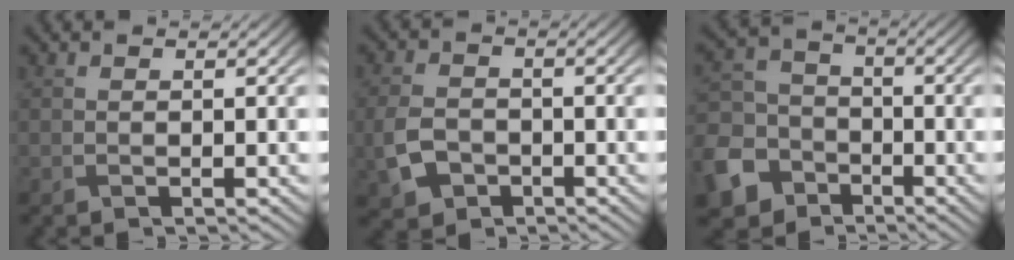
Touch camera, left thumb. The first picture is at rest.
{"total": 4.9, "force": [-1.9, 3.6, 2.8], "torque": [-0.081, -0.009, -0.037]}
{"total": 11.0, "force": [-6.0, 8.3, 3.8], "torque": [-0.120, -0.044, -0.131]}